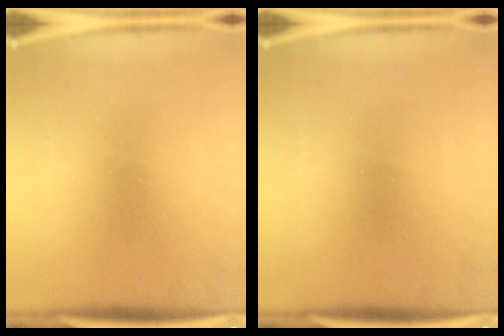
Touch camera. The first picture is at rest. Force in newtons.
{"total": 0.0}